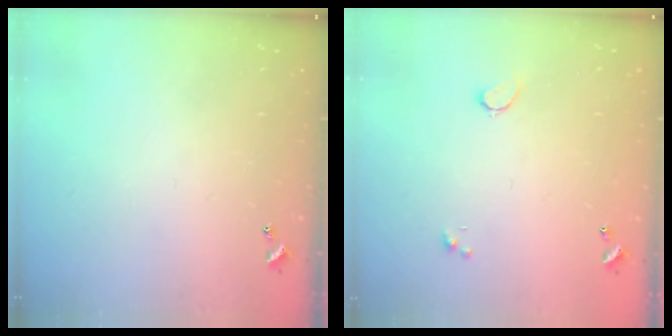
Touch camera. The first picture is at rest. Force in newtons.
{"total": 0.6, "press": 0.0, "slide": 0.6}